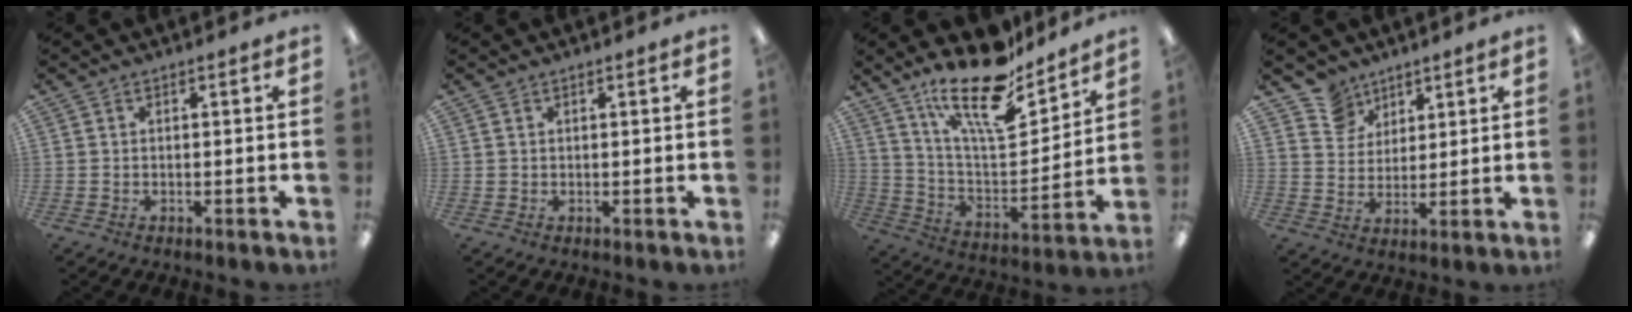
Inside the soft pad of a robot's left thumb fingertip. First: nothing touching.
{"total": 0.7, "force": [0.3, 0.6, 0.0], "torque": [-0.001, 0.003, 0.006]}
{"total": 20.7, "force": [15.6, 6.9, 11.7], "torque": [-0.201, -0.103, 0.266]}
{"total": 8.0, "force": [5.9, 5.3, 0.3], "torque": [-0.026, -0.034, 0.118]}